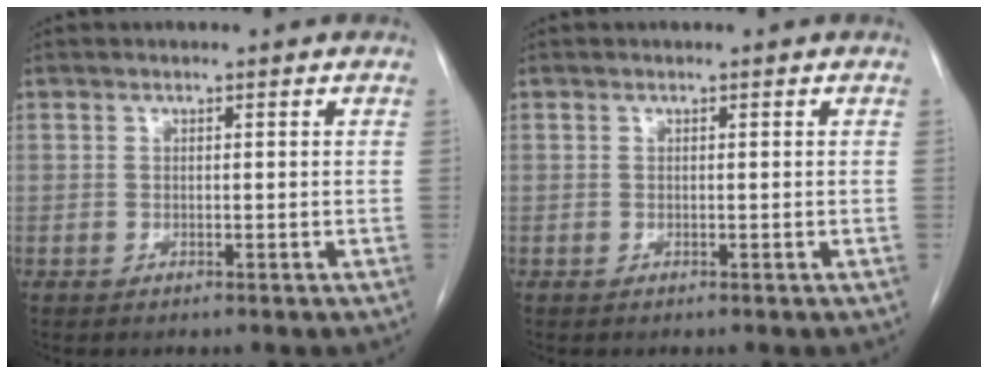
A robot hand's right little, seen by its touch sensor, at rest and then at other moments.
{"total": 0.0}